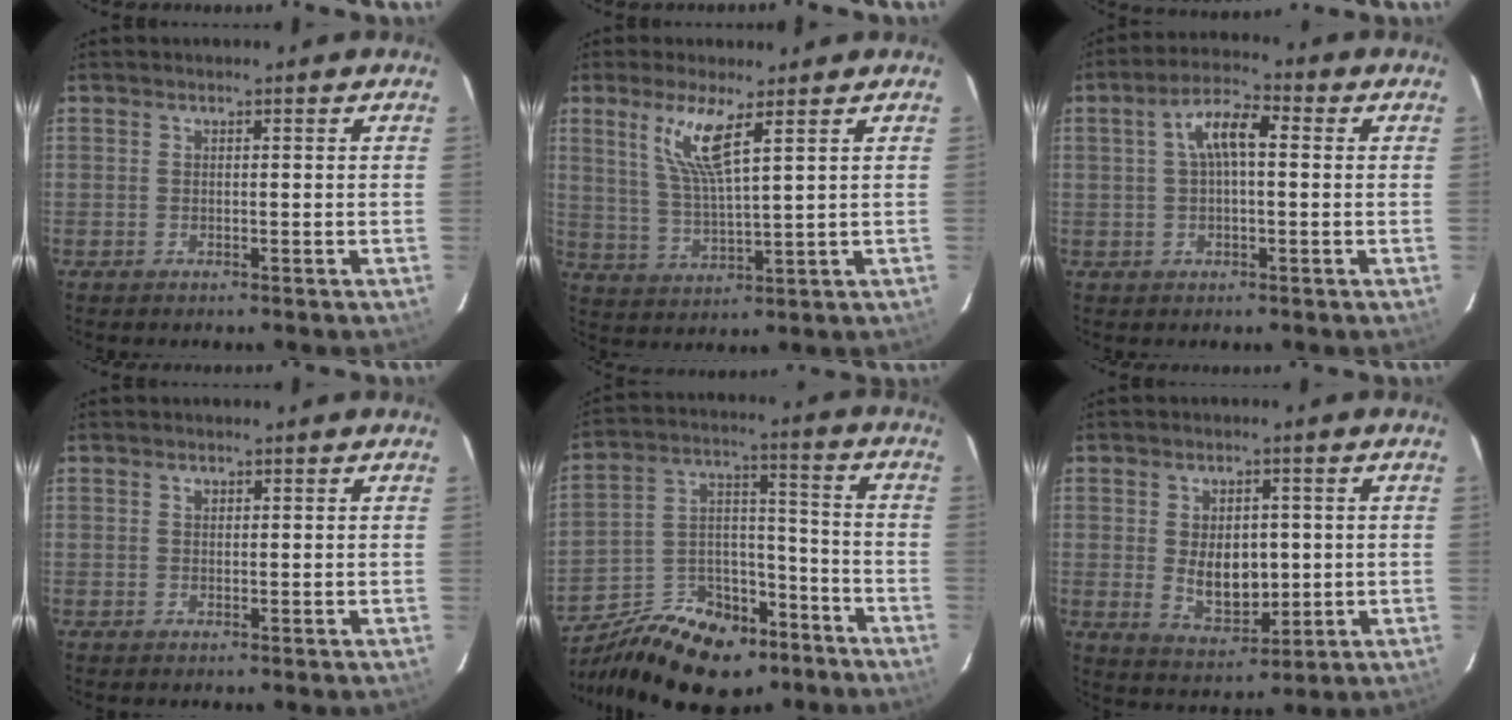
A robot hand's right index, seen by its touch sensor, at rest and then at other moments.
{"total": 8.2, "force": [4.4, 0.7, 6.9], "torque": [-0.141, -0.008, 0.092]}
{"total": 6.8, "force": [1.0, 2.7, 6.2], "torque": [-0.121, 0.022, 0.017]}
{"total": 0.9, "force": [0.4, 0.7, 0.4], "torque": [-0.006, 0.003, 0.007]}
{"total": 20.1, "force": [-13.8, 10.8, 9.8], "torque": [-0.197, 0.032, -0.207]}
{"total": 8.4, "force": [0.1, 5.3, 6.4], "torque": [-0.115, -0.009, 0.017]}